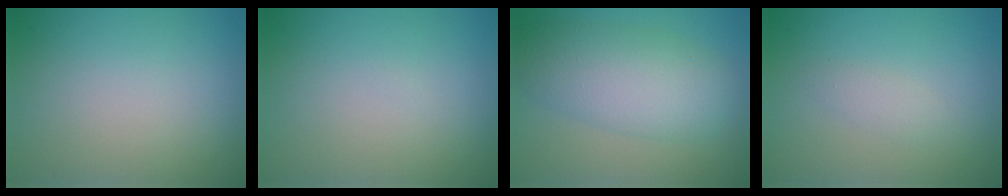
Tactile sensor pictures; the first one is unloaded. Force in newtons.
{"total": 0.0}
{"total": 6.8, "press": 6.8, "slide": 0.3}
{"total": 1.1, "press": 1.1, "slide": 0.0}